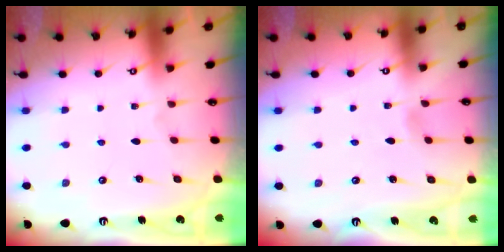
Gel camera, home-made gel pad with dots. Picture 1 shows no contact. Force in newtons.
{"total": 2.6, "press": 2.6, "slide": 0.3}